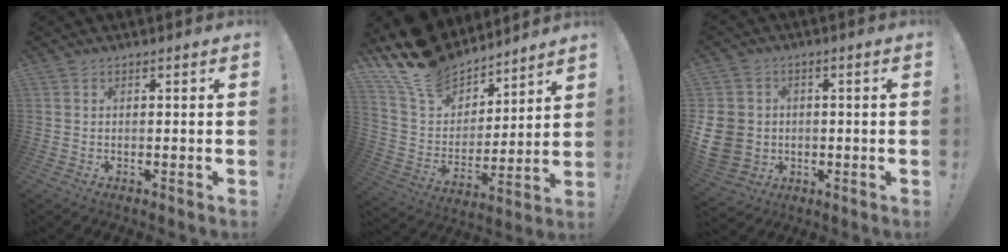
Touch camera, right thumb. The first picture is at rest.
{"total": 17.1, "force": [12.8, 9.8, 5.7], "torque": [-0.117, -0.086, 0.246]}
{"total": 10.7, "force": [-1.0, 9.4, 4.9], "torque": [-0.111, 0.016, -0.010]}